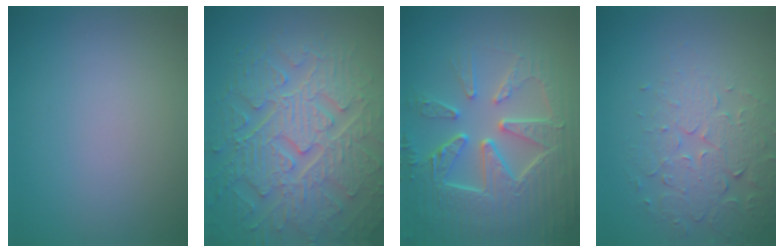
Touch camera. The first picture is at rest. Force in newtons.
{"total": 9.2, "press": 6.7, "slide": 6.2}
{"total": 9.2, "press": 6.6, "slide": 6.4}
{"total": 3.9, "press": 3.6, "slide": 1.7}